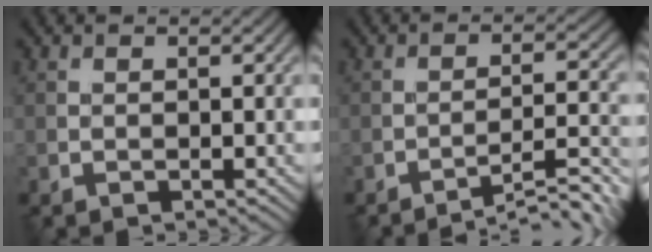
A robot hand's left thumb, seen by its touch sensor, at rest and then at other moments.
{"total": 7.6, "force": [-5.8, 0.9, 4.9], "torque": [-0.085, 0.017, -0.084]}